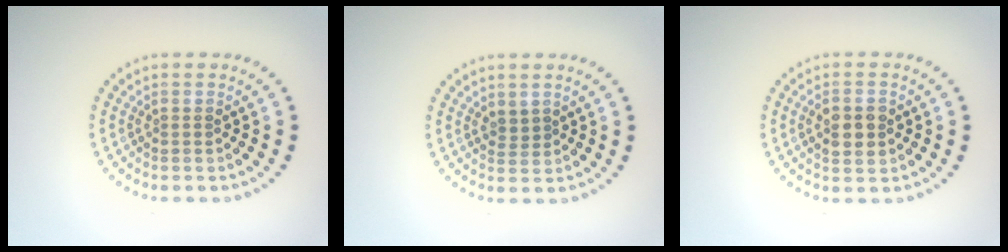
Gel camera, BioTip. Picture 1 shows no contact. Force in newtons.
{"total": 0.7, "press": 0.4, "slide": 0.5}
{"total": 2.8, "press": 2.8, "slide": 0.3}